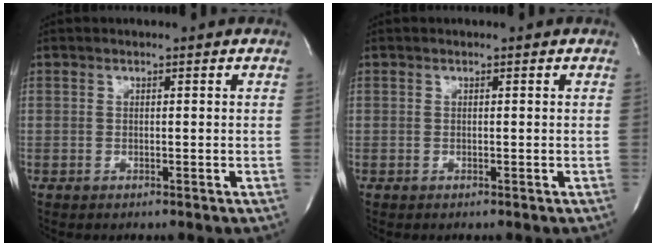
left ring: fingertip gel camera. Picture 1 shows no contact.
{"total": 0.0}